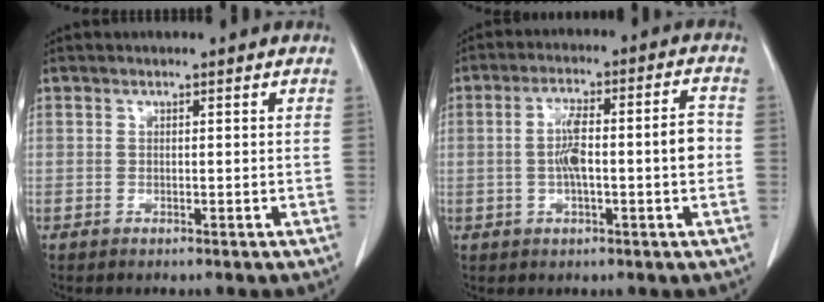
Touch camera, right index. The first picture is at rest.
{"total": 9.4, "force": [-0.7, 1.3, 9.3], "torque": [-0.161, 0.026, -0.013]}